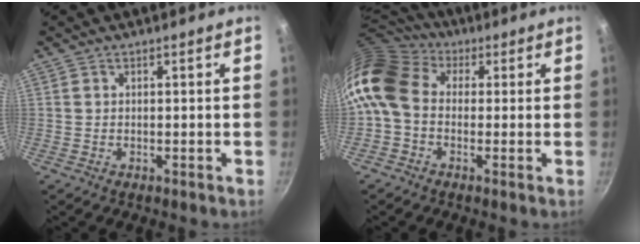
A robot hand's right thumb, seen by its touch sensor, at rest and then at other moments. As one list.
[{"total": 13.9, "force": [1.0, 10.6, 8.9], "torque": [-0.180, 0.036, -0.002]}]